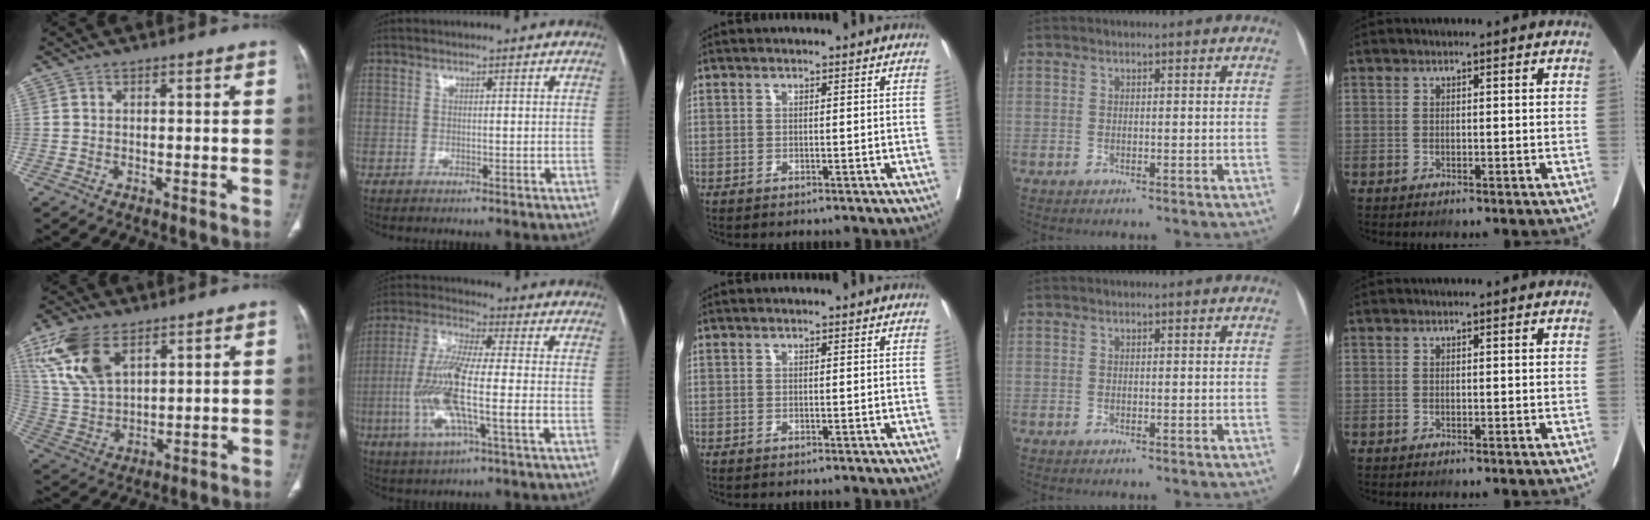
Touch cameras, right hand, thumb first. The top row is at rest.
{"thumb": {"total": 13.4, "force": [7.1, 7.1, 8.8], "torque": [-0.174, -0.016, 0.150]}, "index": {"total": 13.8, "force": [-2.7, 1.5, 13.5], "torque": [-0.281, -0.005, -0.054]}}